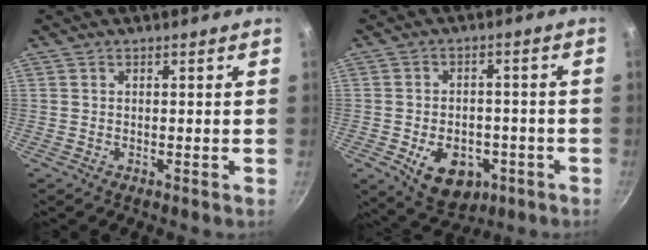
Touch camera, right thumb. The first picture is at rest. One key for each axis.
{"total": 11.0, "fx": -3.9, "fy": 7.6, "fz": 6.9, "tx": -0.075, "ty": 0.010, "tz": -0.045}